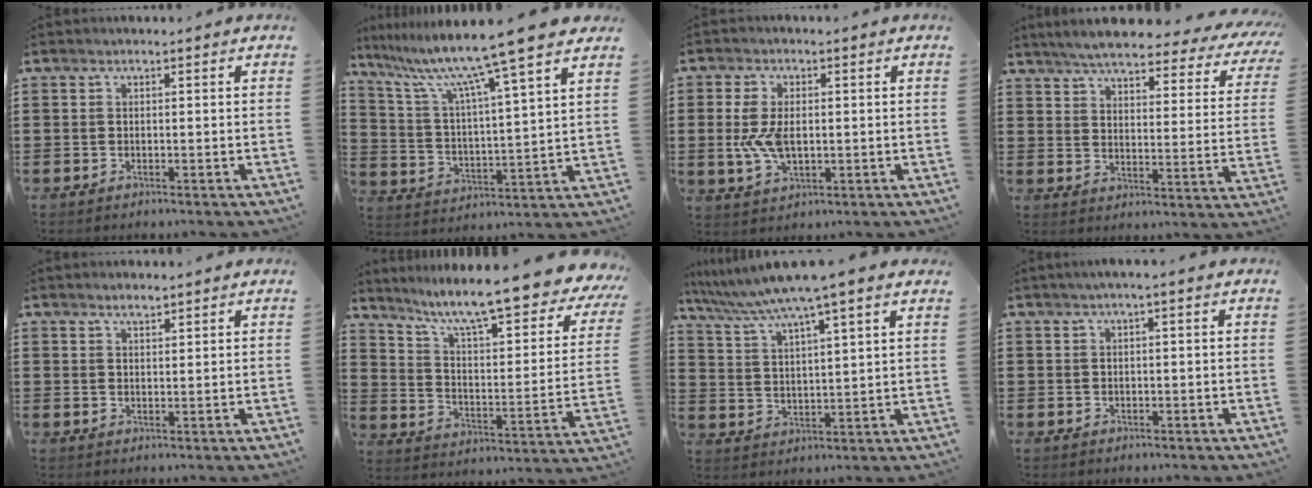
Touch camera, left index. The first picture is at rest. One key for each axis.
{"total": 10.7, "fx": 8.7, "fy": -1.2, "fz": 6.0, "tx": -0.151, "ty": -0.058, "tz": 0.137}
{"total": 6.5, "fx": 0.1, "fy": 3.7, "fz": 5.4, "tx": -0.130, "ty": 0.002, "tz": -0.006}
{"total": 5.5, "fx": 5.0, "fy": 0.4, "fz": 2.3, "tx": -0.060, "ty": -0.034, "tz": 0.081}
{"total": 1.8, "fx": 1.6, "fy": 0.4, "fz": 0.7, "tx": -0.016, "ty": 0.003, "tz": 0.030}
{"total": 10.2, "fx": 8.3, "fy": 0.1, "fz": 5.8, "tx": -0.127, "ty": -0.072, "tz": 0.131}
{"total": 7.0, "fx": 5.7, "fy": -0.8, "fz": 4.0, "tx": -0.097, "ty": -0.034, "tz": 0.095}
{"total": 0.9, "fx": 0.0, "fy": 0.1, "fz": 0.9, "tx": -0.014, "ty": -0.003, "tz": 0.000}